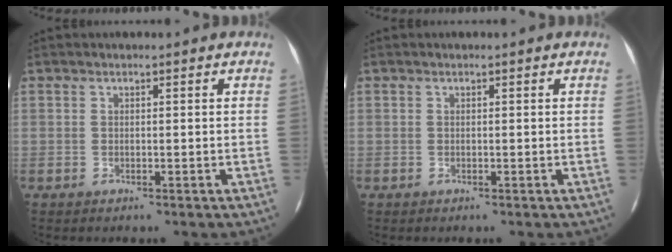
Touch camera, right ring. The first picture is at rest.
{"total": 0.0}